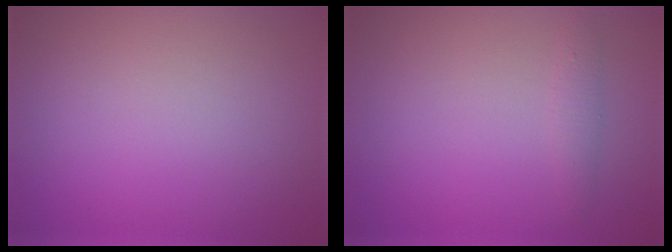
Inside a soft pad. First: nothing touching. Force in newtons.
{"total": 1.1, "press": 1.1, "slide": 0.0}